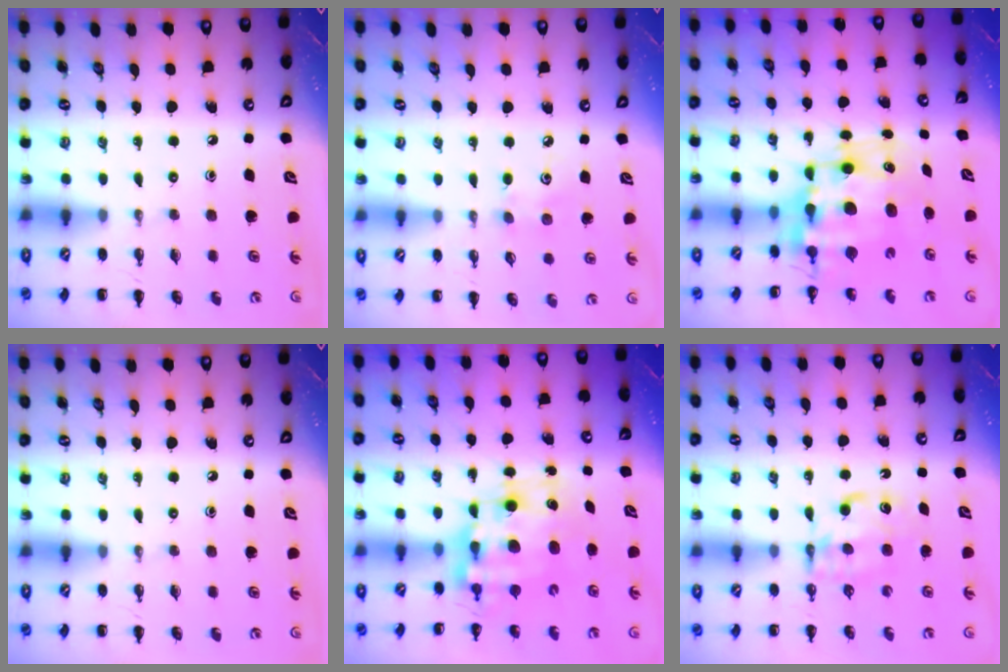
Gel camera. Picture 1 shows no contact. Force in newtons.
{"total": 4.5, "press": 4.3, "slide": 1.1}
{"total": 10.7, "press": 10.3, "slide": 2.7}
{"total": 0.0}
{"total": 10.1, "press": 9.8, "slide": 2.6}
{"total": 6.4, "press": 6.3, "slide": 0.6}